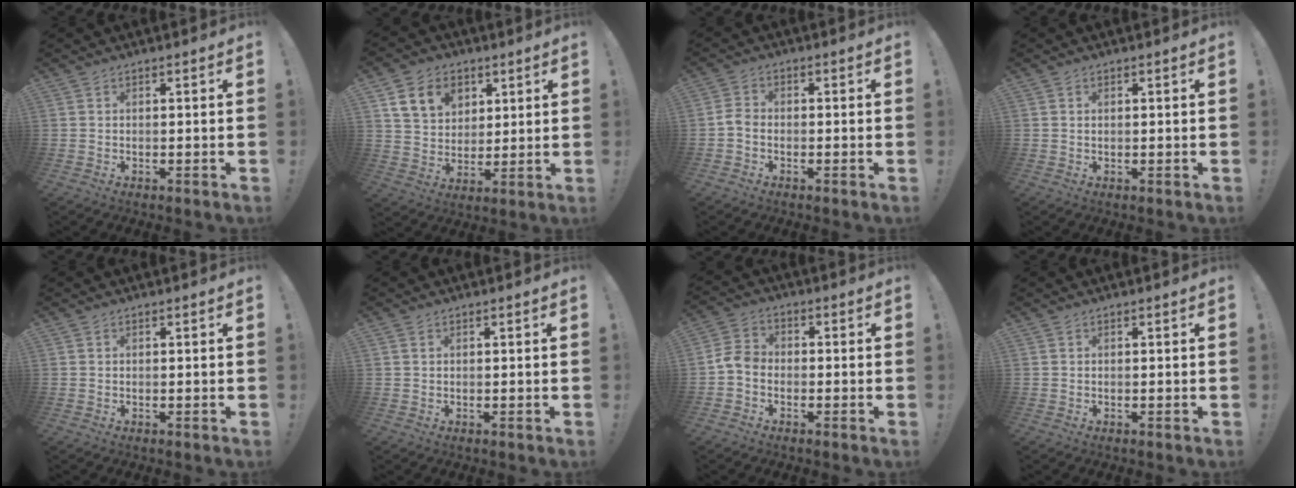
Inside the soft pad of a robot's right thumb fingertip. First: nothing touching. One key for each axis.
{"total": 12.6, "fx": 6.1, "fy": 9.6, "fz": 5.4, "tx": -0.086, "ty": -0.020, "tz": 0.121}
{"total": 3.4, "fx": -1.4, "fy": 2.2, "fz": 2.2, "tx": -0.043, "ty": 0.010, "tz": -0.025}
{"total": 0.6, "fx": 0.4, "fy": 0.3, "fz": 0.4, "tx": -0.010, "ty": 0.002, "tz": 0.008}
{"total": 0.0}
{"total": 0.8, "fx": 0.4, "fy": 0.6, "fz": 0.3, "tx": -0.005, "ty": 0.001, "tz": 0.008}
{"total": 6.0, "fx": -2.5, "fy": 4.4, "fz": 3.3, "tx": -0.076, "ty": 0.018, "tz": -0.043}
{"total": 0.0}